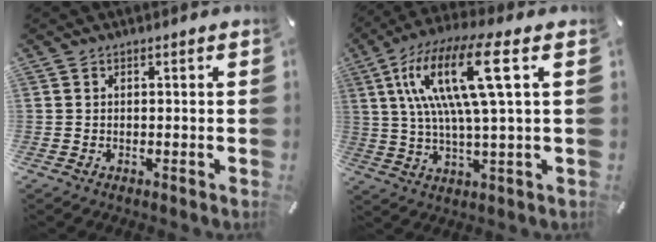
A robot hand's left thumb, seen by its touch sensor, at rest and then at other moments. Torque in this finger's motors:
{"motor_torque": [1.86, 3.15, 2.55, -0.21, 0.78]}